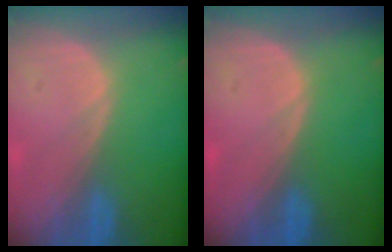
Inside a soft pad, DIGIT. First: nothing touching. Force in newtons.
{"total": 0.0}